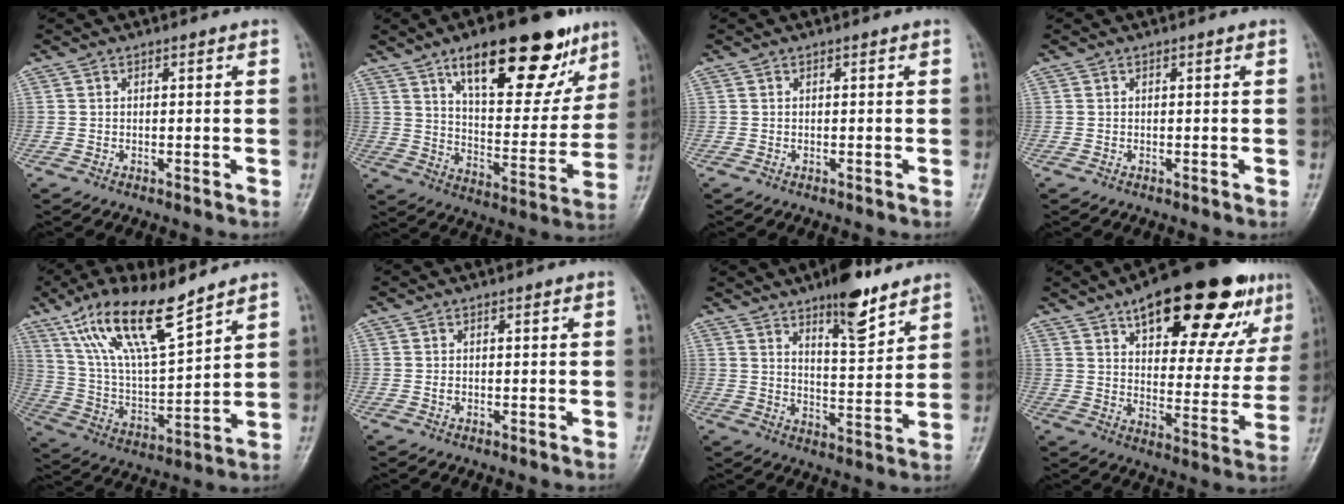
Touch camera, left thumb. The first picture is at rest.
{"total": 23.8, "force": [13.9, 9.7, 16.7], "torque": [-0.194, -0.043, 0.216]}
{"total": 0.0}
{"total": 0.0}
{"total": 17.4, "force": [11.6, 4.5, 12.1], "torque": [-0.209, -0.049, 0.232]}
{"total": 0.6, "force": [0.0, 0.4, 0.5], "torque": [-0.007, 0.000, 0.001]}
{"total": 10.9, "force": [7.5, 3.4, 7.1], "torque": [-0.088, -0.052, 0.119]}
{"total": 26.7, "force": [15.6, 10.3, 19.1], "torque": [-0.233, -0.026, 0.226]}